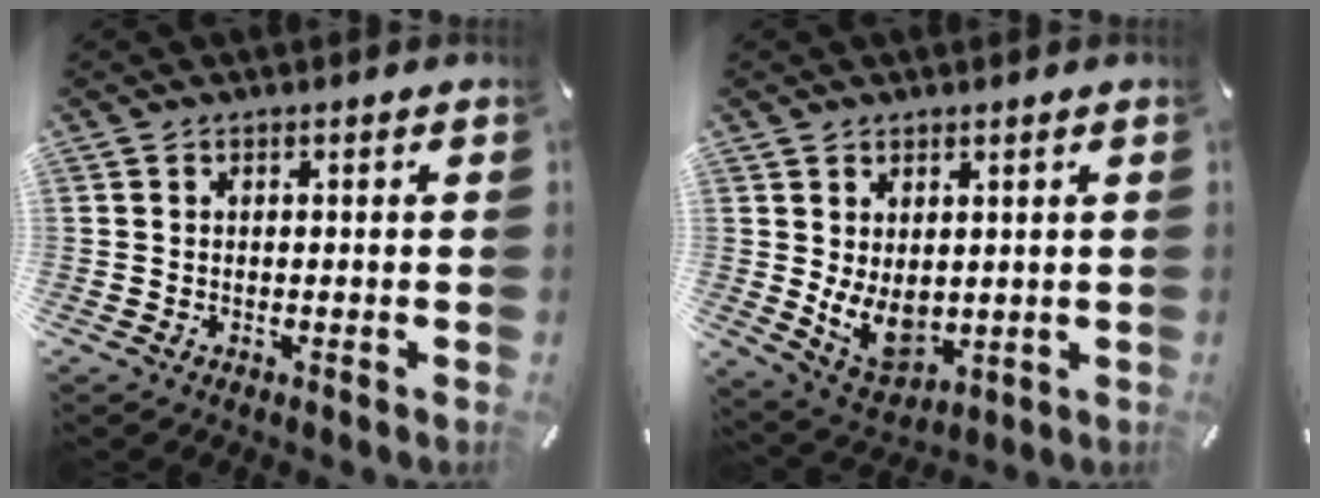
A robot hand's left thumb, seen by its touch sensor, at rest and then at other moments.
{"total": 8.5, "force": [1.1, 6.2, 5.8], "torque": [-0.110, -0.014, 0.024]}